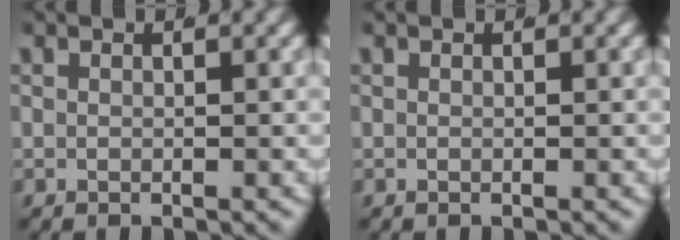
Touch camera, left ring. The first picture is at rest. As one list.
[{"total": 0.0}]